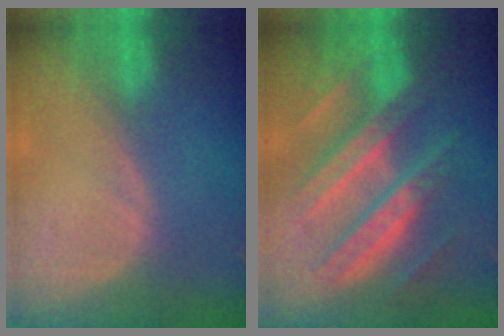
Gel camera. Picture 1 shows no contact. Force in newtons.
{"total": 11.1, "press": 11.1, "slide": 1.0}